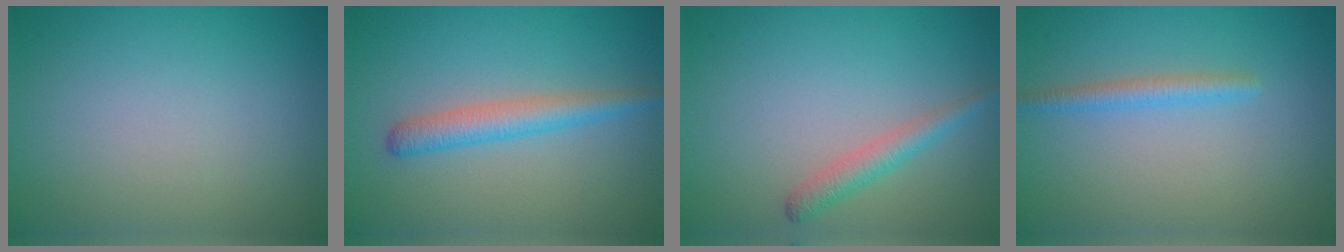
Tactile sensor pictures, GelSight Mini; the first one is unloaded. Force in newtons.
{"total": 2.8, "press": 2.8, "slide": 0.2}
{"total": 2.0, "press": 2.0, "slide": 0.1}
{"total": 1.7, "press": 1.7, "slide": 0.1}